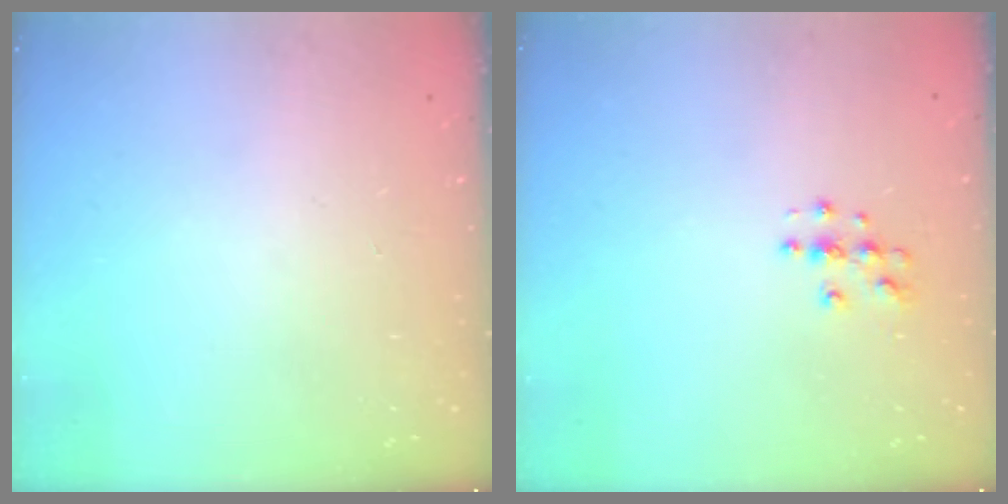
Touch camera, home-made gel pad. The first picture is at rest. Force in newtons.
{"total": 3.8, "press": 3.8, "slide": 0.3}